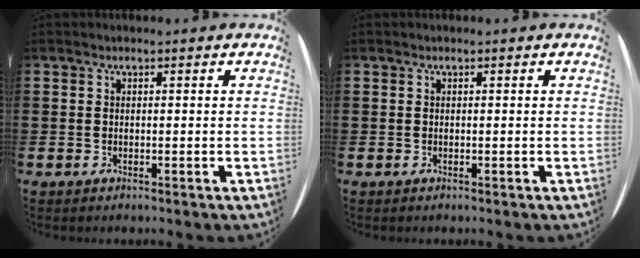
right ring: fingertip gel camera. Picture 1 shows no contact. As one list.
[{"total": 0.0}]